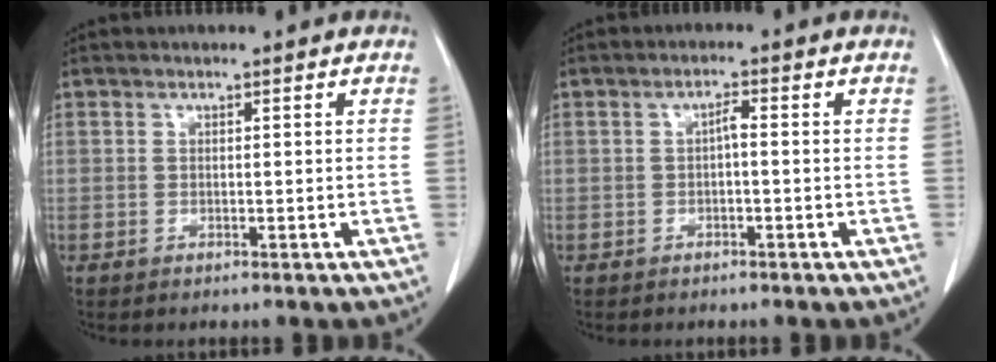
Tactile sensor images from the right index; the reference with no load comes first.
{"total": 1.5, "force": [-0.2, 0.4, 1.5], "torque": [-0.030, 0.004, -0.004]}